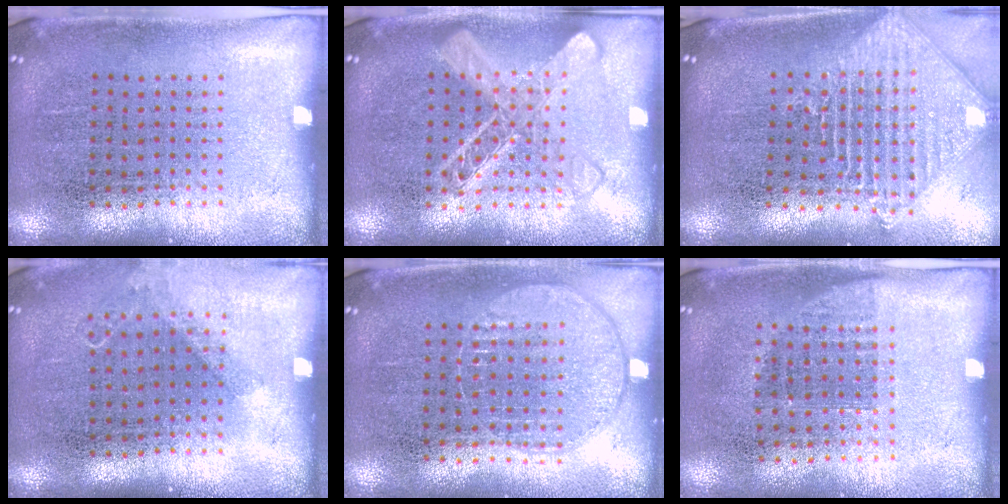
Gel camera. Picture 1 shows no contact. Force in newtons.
{"total": 2.9, "press": 2.9, "slide": 0.5}
{"total": 2.2, "press": 1.7, "slide": 1.3}
{"total": 0.8, "press": 0.8, "slide": 0.3}
{"total": 0.9, "press": 0.9, "slide": 0.4}
{"total": 0.8, "press": 0.7, "slide": 0.4}